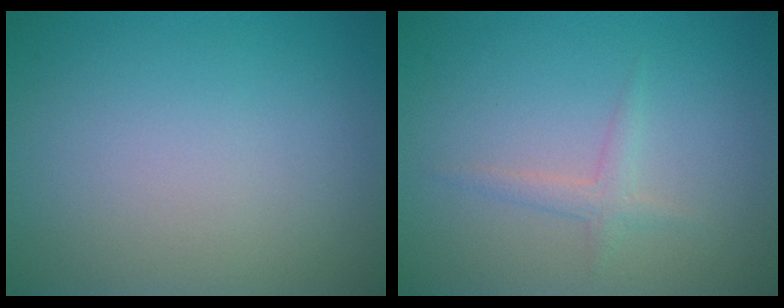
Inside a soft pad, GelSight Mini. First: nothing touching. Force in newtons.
{"total": 1.3, "press": 1.3, "slide": 0.0}